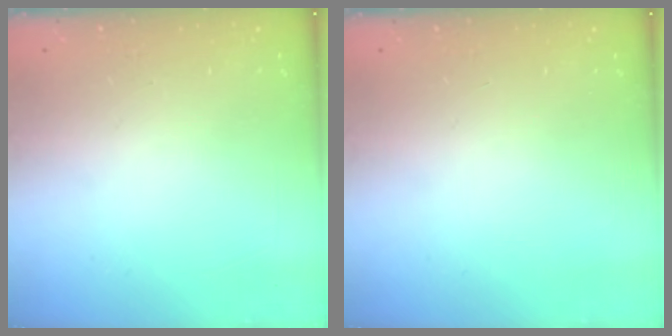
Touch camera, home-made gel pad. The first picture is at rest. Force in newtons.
{"total": 0.0}